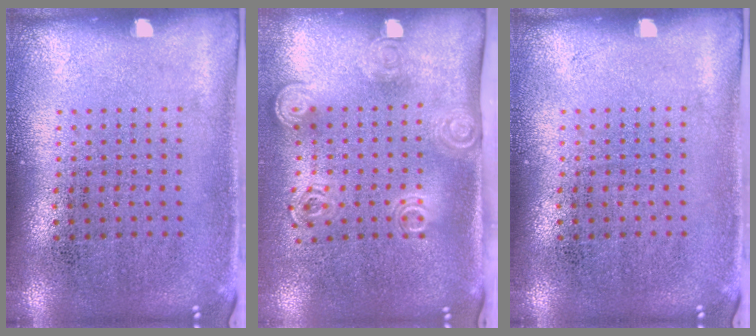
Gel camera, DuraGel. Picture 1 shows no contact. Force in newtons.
{"total": 2.0, "press": 1.4, "slide": 1.4}
{"total": 0.0}